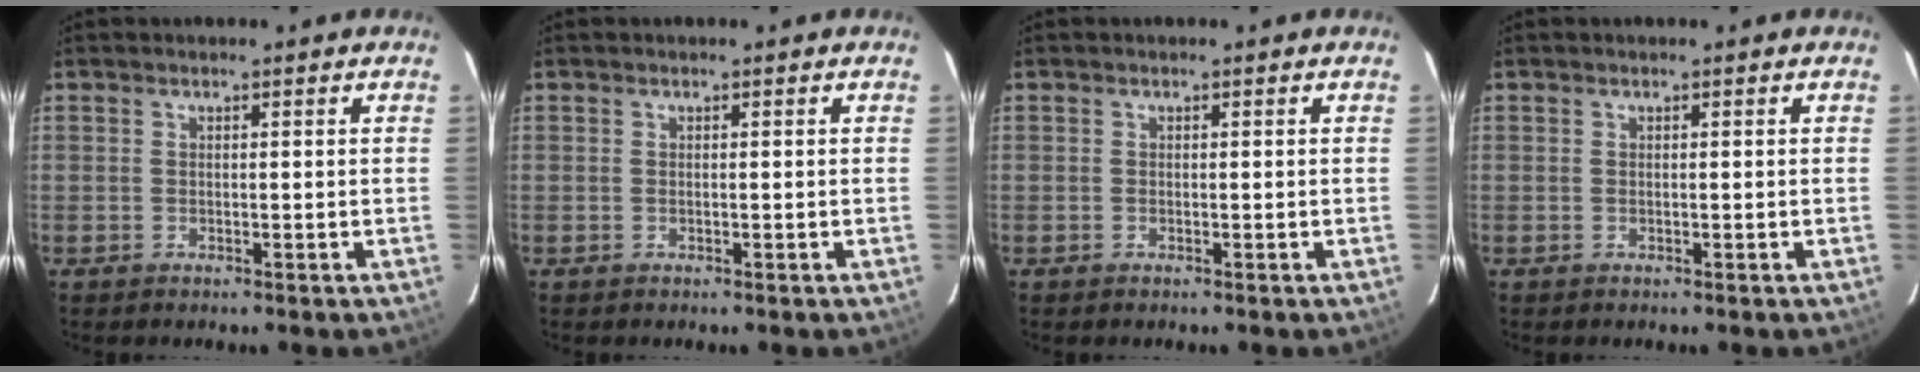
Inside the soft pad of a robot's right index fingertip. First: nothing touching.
{"total": 0.0}
{"total": 0.0}
{"total": 0.0}